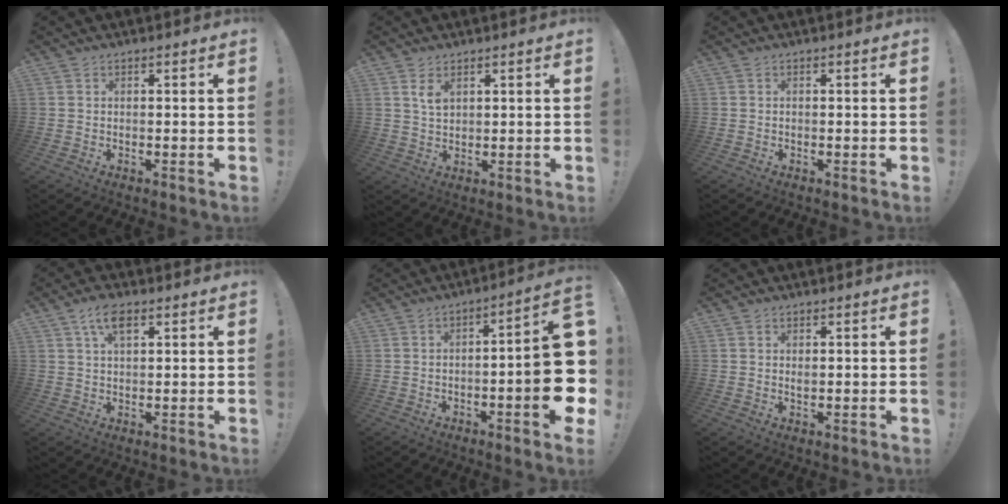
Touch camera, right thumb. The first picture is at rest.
{"total": 4.1, "force": [2.1, 2.3, 2.6], "torque": [-0.041, -0.010, 0.036]}
{"total": 0.0}
{"total": 6.3, "force": [3.0, 3.0, 4.7], "torque": [-0.082, 0.000, 0.053]}
{"total": 15.9, "force": [-1.9, 3.3, 15.4], "torque": [-0.200, 0.001, -0.023]}
{"total": 1.0, "force": [0.6, 0.6, 0.5], "torque": [0.003, -0.004, 0.008]}